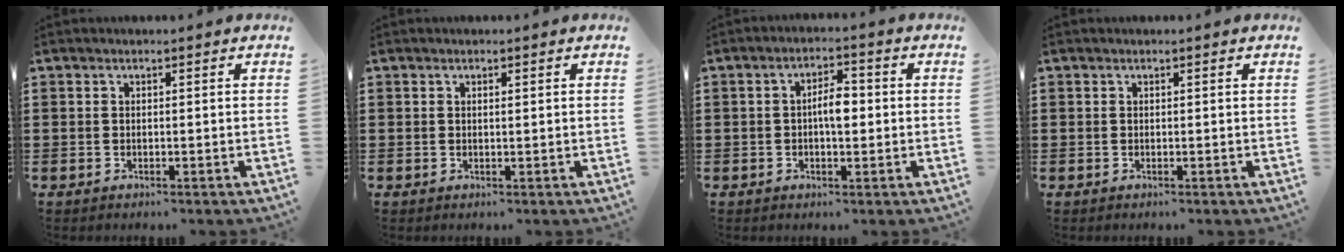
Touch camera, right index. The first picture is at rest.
{"total": 0.5, "force": [0.2, 0.1, 0.5], "torque": [-0.010, -0.001, 0.004]}
{"total": 4.0, "force": [-0.1, 1.5, 3.7], "torque": [-0.060, 0.002, -0.006]}
{"total": 0.0}